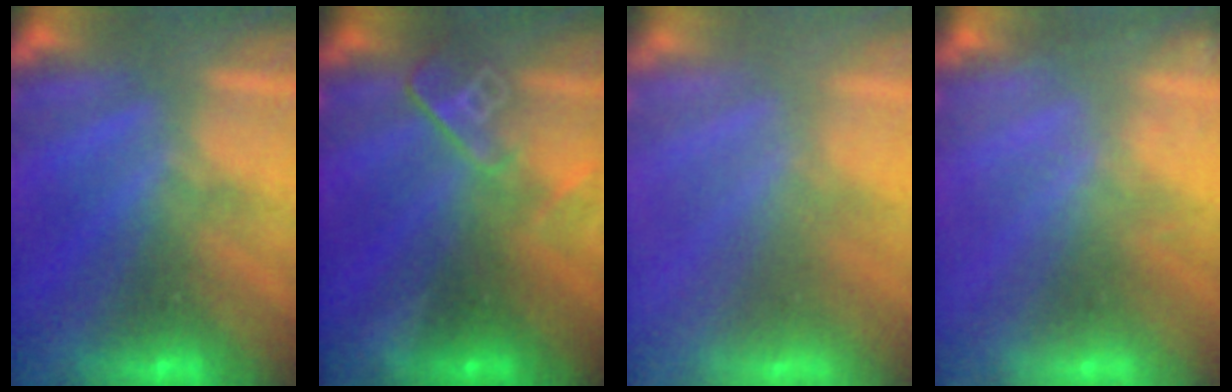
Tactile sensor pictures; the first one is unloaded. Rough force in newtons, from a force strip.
{"total": 2.6}
{"total": 6.3}
{"total": 1.9}